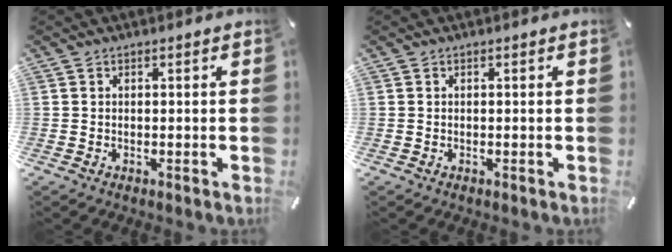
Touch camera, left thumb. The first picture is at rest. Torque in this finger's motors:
{"motor_torque": [-0.19, 0.12, -0.10, 0.01, -0.01]}